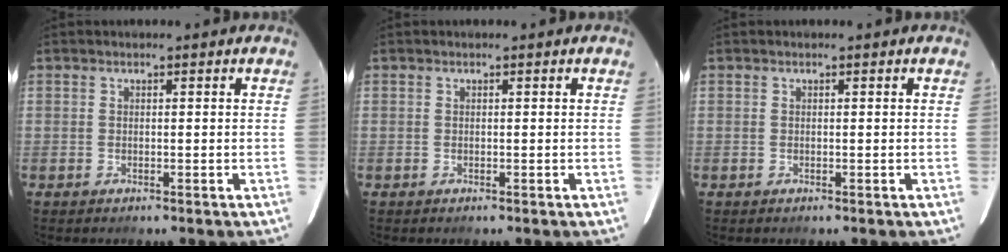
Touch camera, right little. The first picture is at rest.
{"total": 0.0}
{"total": 0.0}